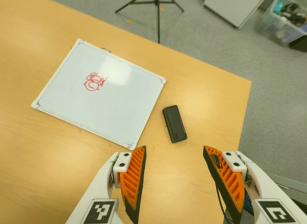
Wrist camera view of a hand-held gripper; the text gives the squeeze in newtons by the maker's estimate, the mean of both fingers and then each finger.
{"total": 0.0}